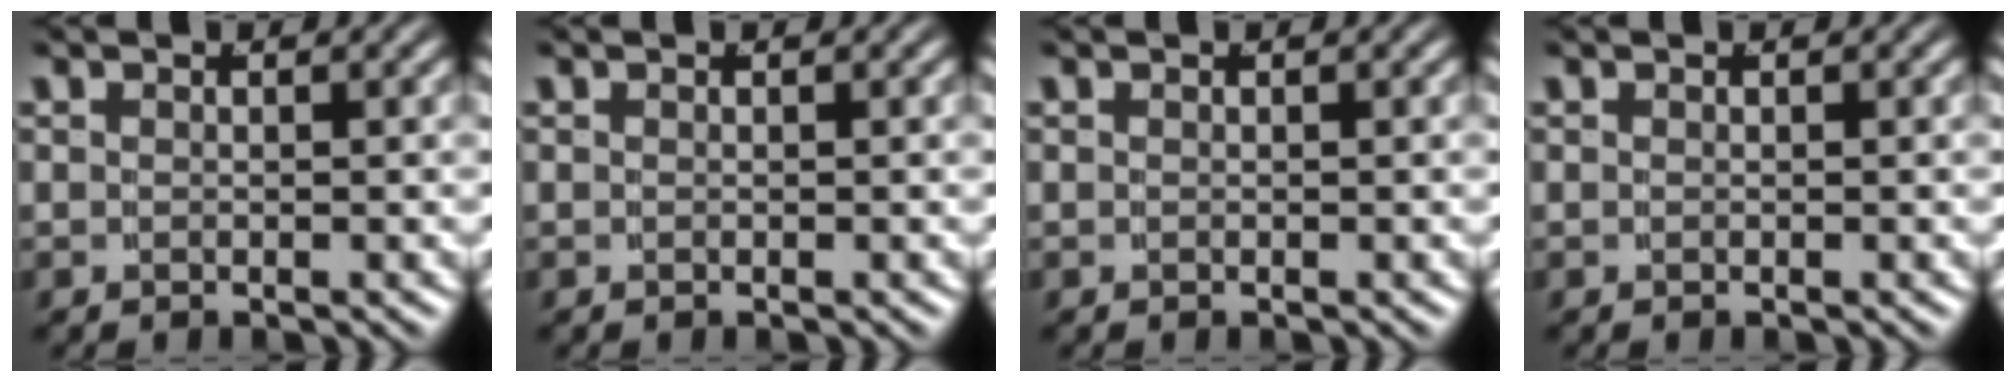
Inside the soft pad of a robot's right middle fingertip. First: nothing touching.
{"total": 0.0}
{"total": 0.0}
{"total": 0.0}